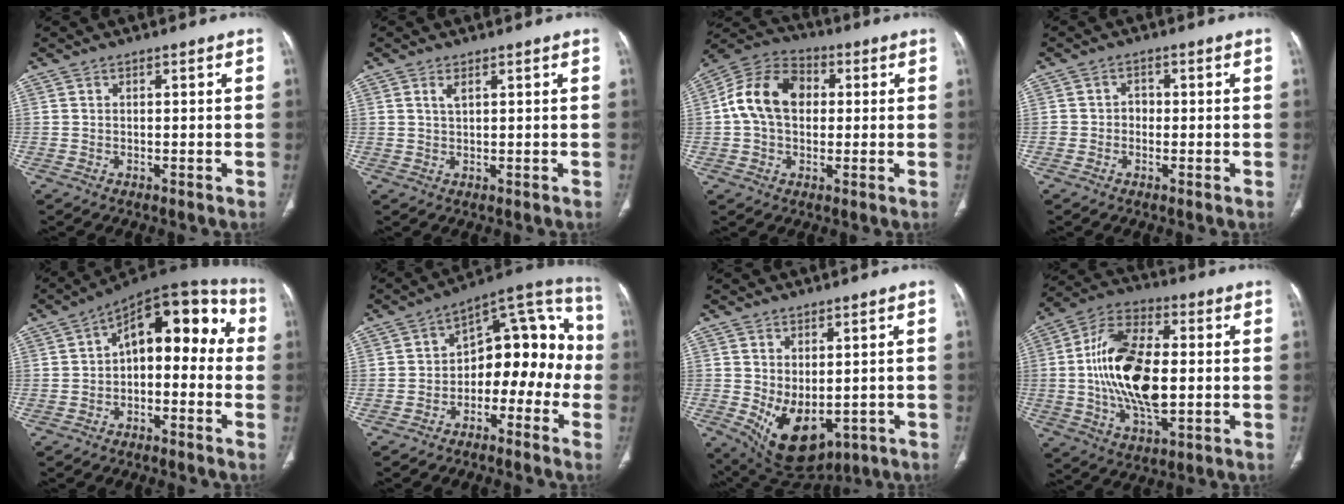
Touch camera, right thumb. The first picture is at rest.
{"total": 1.6, "force": [0.8, 0.6, 1.3], "torque": [-0.030, 0.000, 0.020]}
{"total": 13.4, "force": [1.4, 9.6, 9.2], "torque": [-0.154, 0.029, 0.016]}
{"total": 2.0, "force": [-0.5, 1.8, 0.9], "torque": [0.004, 0.010, -0.012]}
{"total": 14.6, "force": [0.1, 8.4, 12.0], "torque": [-0.117, 0.058, -0.014]}
{"total": 15.9, "force": [-4.1, 10.1, 11.6], "torque": [-0.101, 0.087, -0.066]}
{"total": 11.4, "force": [-2.2, 6.8, 8.9], "torque": [-0.125, -0.008, -0.003]}
{"total": 18.9, "force": [-0.2, 9.6, 16.3], "torque": [-0.307, 0.011, -0.004]}